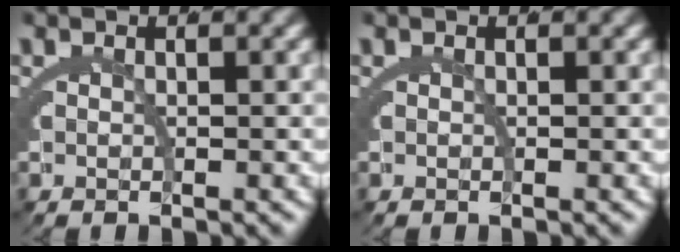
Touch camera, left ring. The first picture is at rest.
{"total": 0.0}